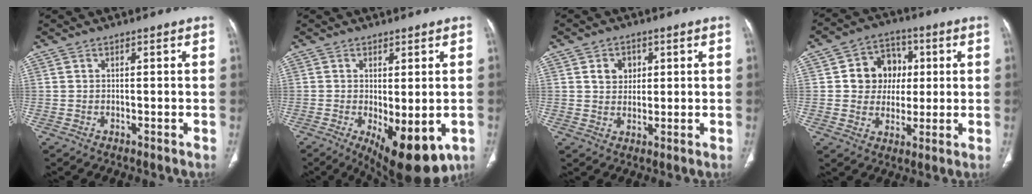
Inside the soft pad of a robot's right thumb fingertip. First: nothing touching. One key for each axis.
{"total": 12.3, "fx": -4.2, "fy": 5.1, "fz": 10.3, "tx": -0.140, "ty": -0.017, "tz": -0.046}
{"total": 4.7, "fx": 1.5, "fy": 3.9, "fz": 2.1, "tx": -0.009, "ty": -0.005, "tz": 0.026}
{"total": 10.9, "fx": 1.6, "fy": 9.5, "fz": 5.1, "tx": -0.026, "ty": 0.007, "tz": 0.025}